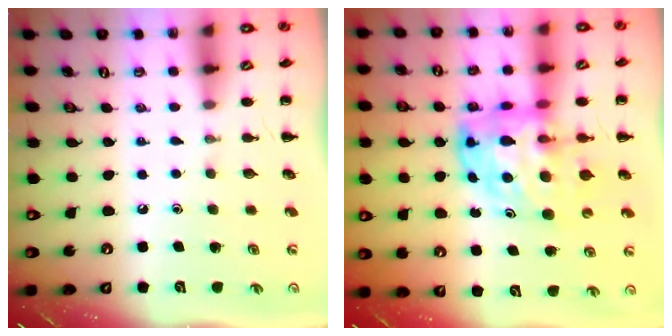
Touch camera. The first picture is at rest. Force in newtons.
{"total": 12.1, "press": 11.5, "slide": 3.6}